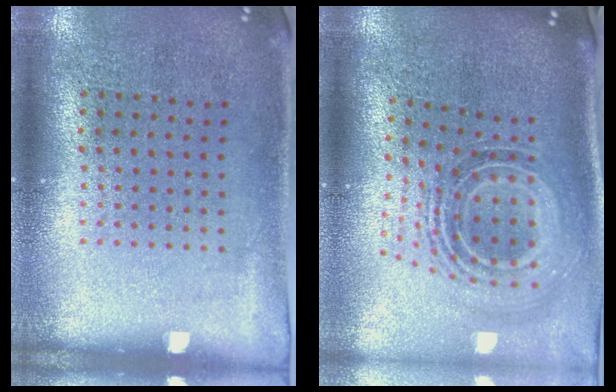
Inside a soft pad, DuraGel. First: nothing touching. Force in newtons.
{"total": 1.7, "press": 1.3, "slide": 1.1}